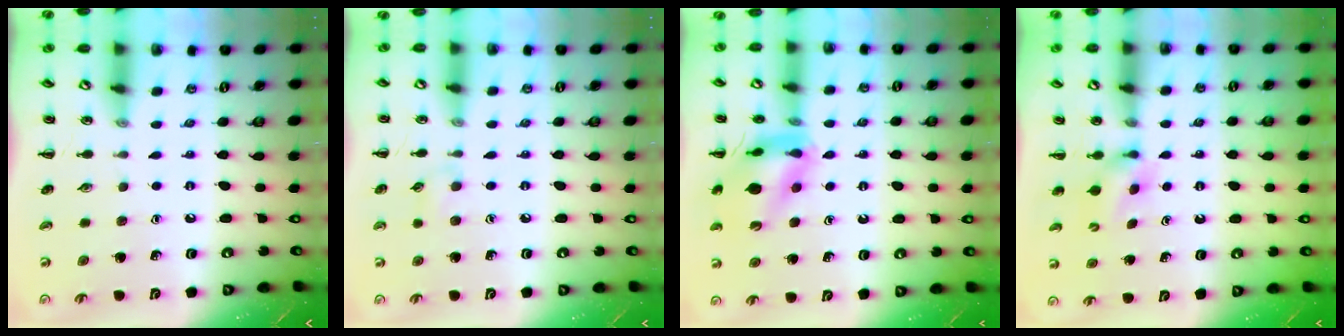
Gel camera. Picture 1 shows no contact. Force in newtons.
{"total": 5.3, "press": 4.9, "slide": 2.0}
{"total": 13.7, "press": 13.5, "slide": 1.9}
{"total": 4.7, "press": 4.5, "slide": 1.2}